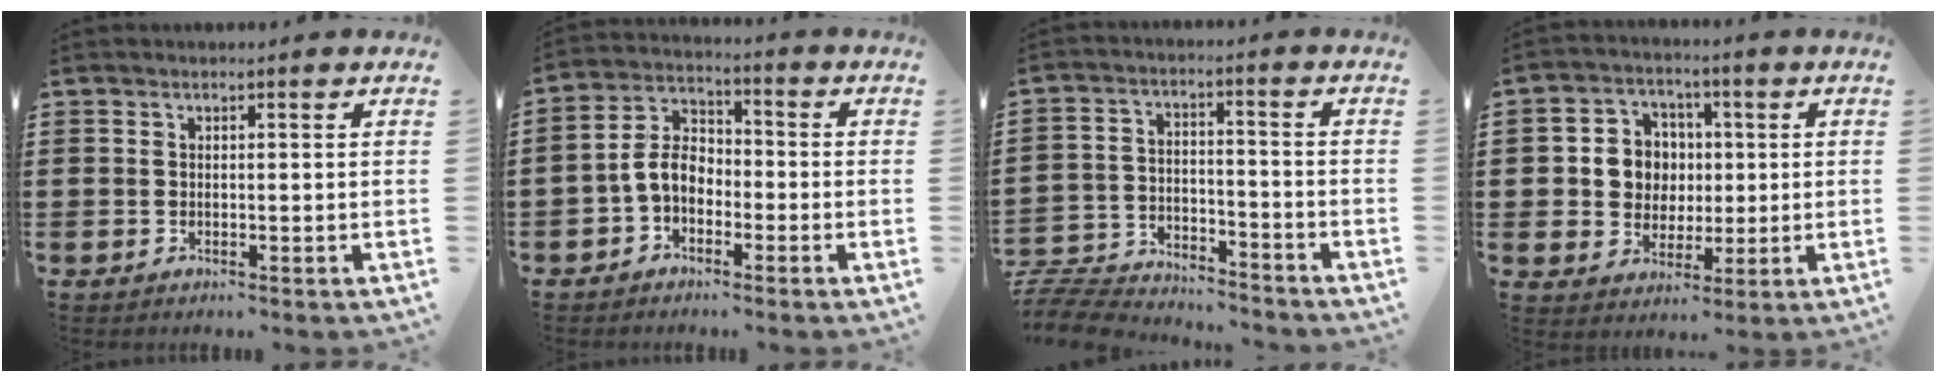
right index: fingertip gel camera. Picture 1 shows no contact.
{"total": 5.8, "force": [-2.1, 3.9, 3.8], "torque": [-0.101, 0.007, -0.052]}
{"total": 7.6, "force": [-7.4, 1.2, 0.8], "torque": [-0.030, 0.012, -0.151]}
{"total": 6.6, "force": [0.4, 6.3, 1.8], "torque": [-0.055, 0.016, 0.005]}